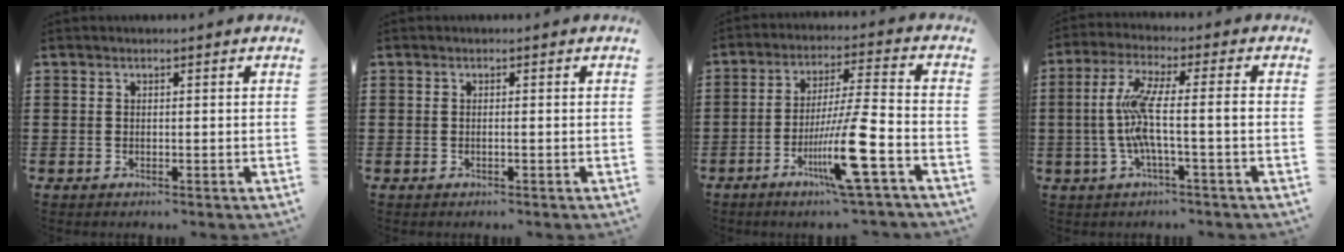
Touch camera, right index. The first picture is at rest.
{"total": 0.6, "force": [-0.2, -0.2, 0.5], "torque": [-0.007, -0.004, -0.004]}
{"total": 12.9, "force": [-6.1, 0.9, 11.3], "torque": [-0.221, -0.006, -0.112]}
{"total": 8.5, "force": [-1.2, 1.0, 8.4], "torque": [-0.182, -0.014, -0.034]}